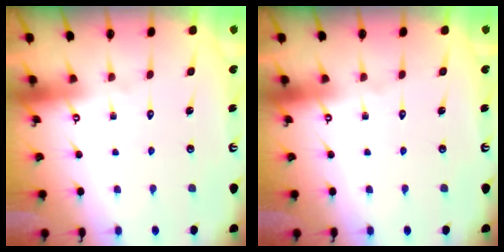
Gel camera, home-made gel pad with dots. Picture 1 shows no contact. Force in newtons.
{"total": 0.0}